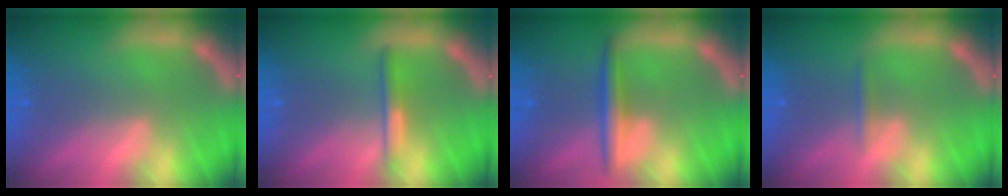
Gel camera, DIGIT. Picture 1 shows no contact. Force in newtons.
{"total": 2.0}
{"total": 3.0}
{"total": 0.9}